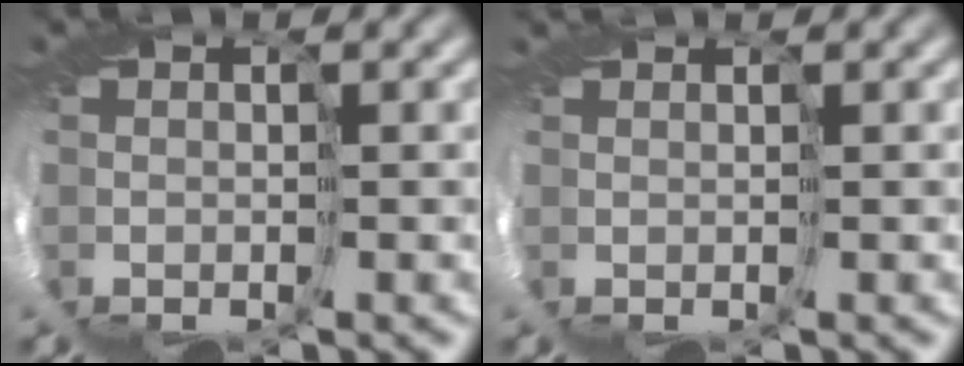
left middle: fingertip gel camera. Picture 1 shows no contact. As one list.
[{"total": 1.0, "force": [0.7, -0.5, -0.5], "torque": [0.009, -0.002, 0.010]}]